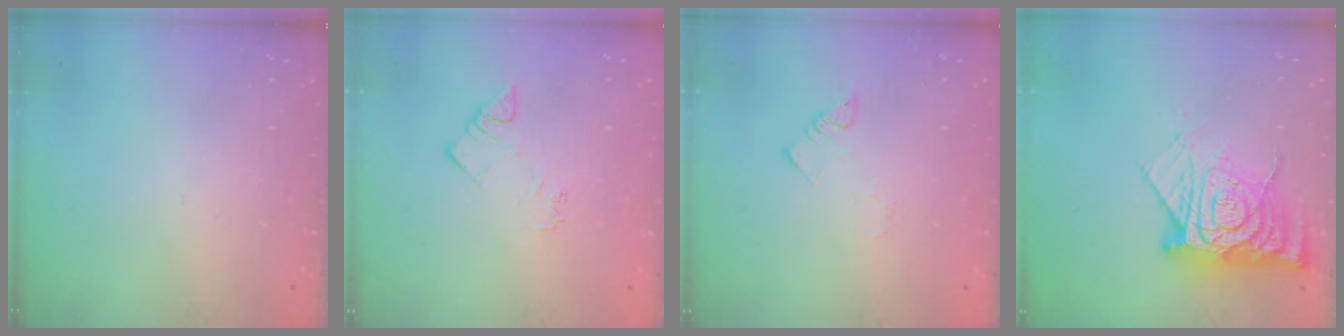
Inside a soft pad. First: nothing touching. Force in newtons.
{"total": 5.2, "press": 5.2, "slide": 0.7}
{"total": 2.6, "press": 2.6, "slide": 0.3}
{"total": 14.7, "press": 14.6, "slide": 1.3}